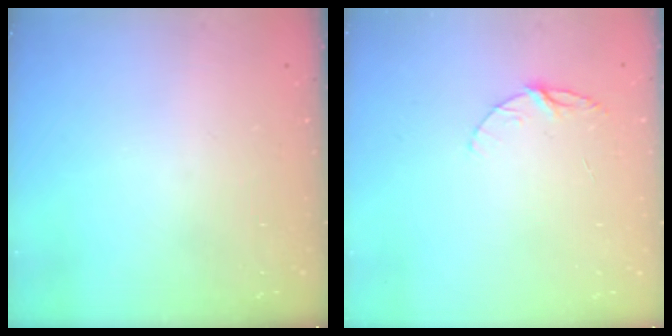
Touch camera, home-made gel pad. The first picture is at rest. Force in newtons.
{"total": 6.0, "press": 6.0, "slide": 0.6}